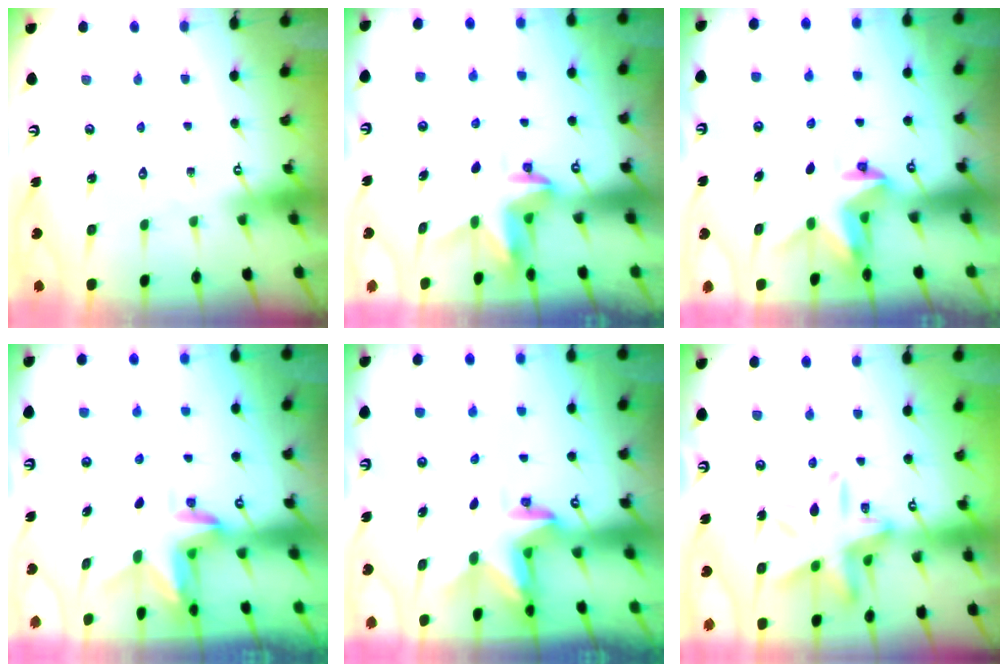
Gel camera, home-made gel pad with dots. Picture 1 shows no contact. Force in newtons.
{"total": 3.7, "press": 3.6, "slide": 0.3}
{"total": 3.2, "press": 3.2, "slide": 0.2}
{"total": 2.9, "press": 2.9, "slide": 0.2}
{"total": 3.0, "press": 3.0, "slide": 0.3}
{"total": 15.5, "press": 15.4, "slide": 1.5}